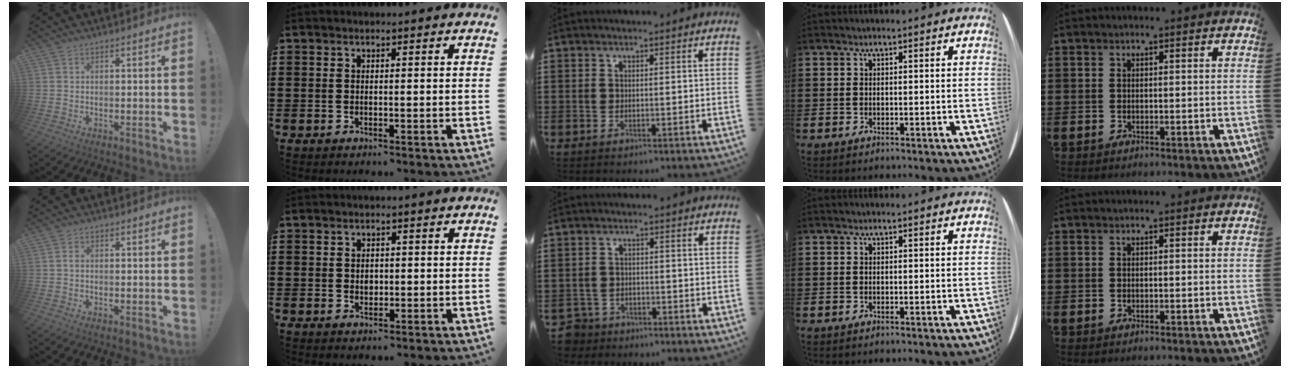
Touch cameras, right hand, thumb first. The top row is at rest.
{"thumb": {"total": 0.7, "force": [-0.4, 0.2, 0.4], "torque": [-0.012, 0.003, -0.008]}, "index": {"total": 1.3, "force": [0.2, 1.1, 0.7], "torque": [-0.015, 0.006, 0.003]}, "middle": {"total": 3.0, "force": [-2.8, 1.1, 0.0], "torque": [-0.022, -0.005, -0.066]}}